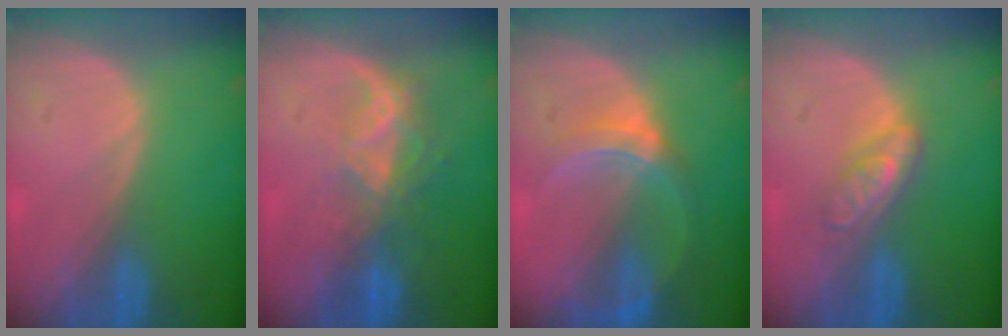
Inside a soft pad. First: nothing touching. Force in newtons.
{"total": 6.6, "press": 5.7, "slide": 3.4}
{"total": 6.0, "press": 5.6, "slide": 2.0}
{"total": 4.8, "press": 4.3, "slide": 2.1}